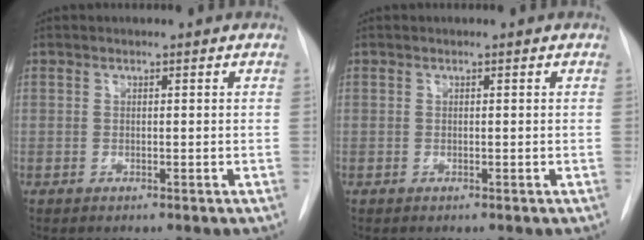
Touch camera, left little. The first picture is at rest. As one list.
[{"total": 0.0}]